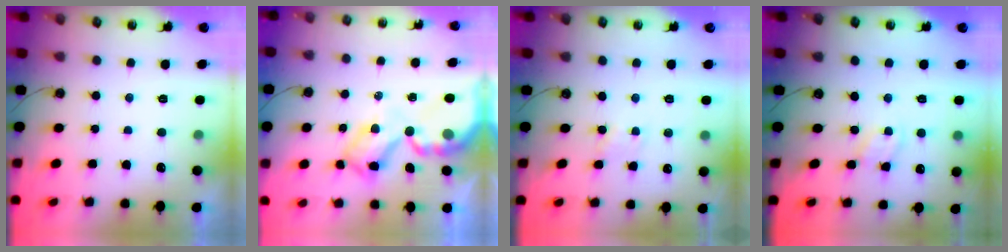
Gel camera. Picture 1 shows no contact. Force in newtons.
{"total": 9.0, "press": 9.0, "slide": 0.6}
{"total": 1.3, "press": 1.3, "slide": 0.2}
{"total": 1.9, "press": 1.8, "slide": 0.3}